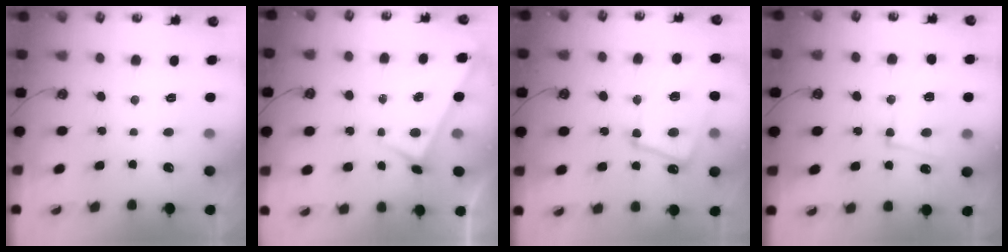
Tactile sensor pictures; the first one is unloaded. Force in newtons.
{"total": 3.1, "press": 3.1, "slide": 0.3}
{"total": 13.6, "press": 13.5, "slide": 1.8}
{"total": 5.3, "press": 5.0, "slide": 1.7}